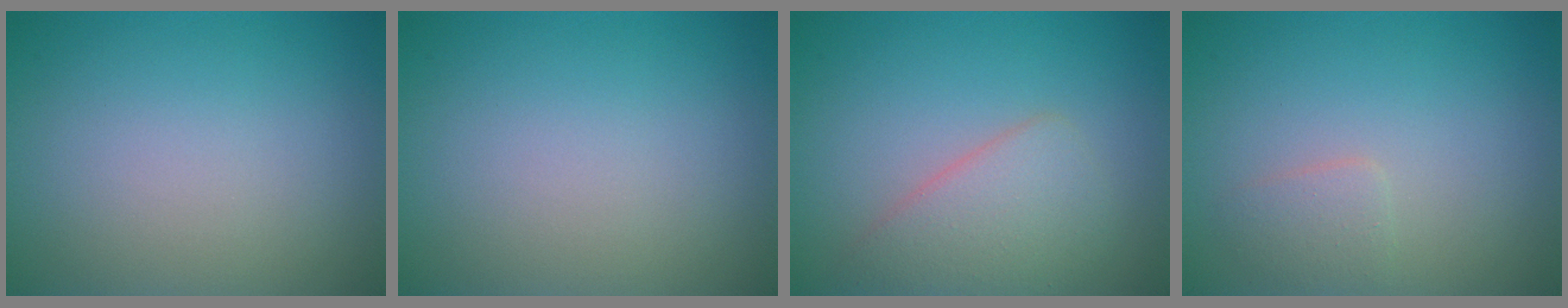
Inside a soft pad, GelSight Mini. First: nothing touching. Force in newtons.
{"total": 0.0}
{"total": 3.5, "press": 3.5, "slide": 0.1}
{"total": 1.4, "press": 1.4, "slide": 0.0}